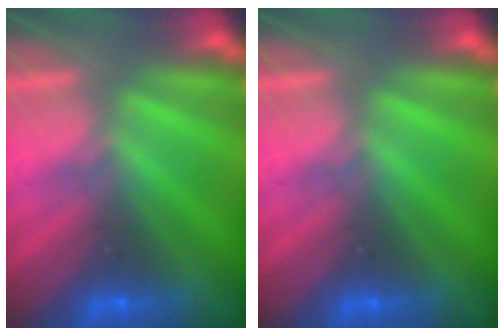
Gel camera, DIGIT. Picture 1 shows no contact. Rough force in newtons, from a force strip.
{"total": 0.0}